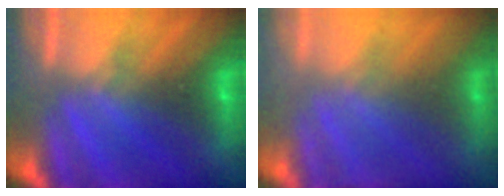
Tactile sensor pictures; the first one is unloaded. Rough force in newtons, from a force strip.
{"total": 2.5}